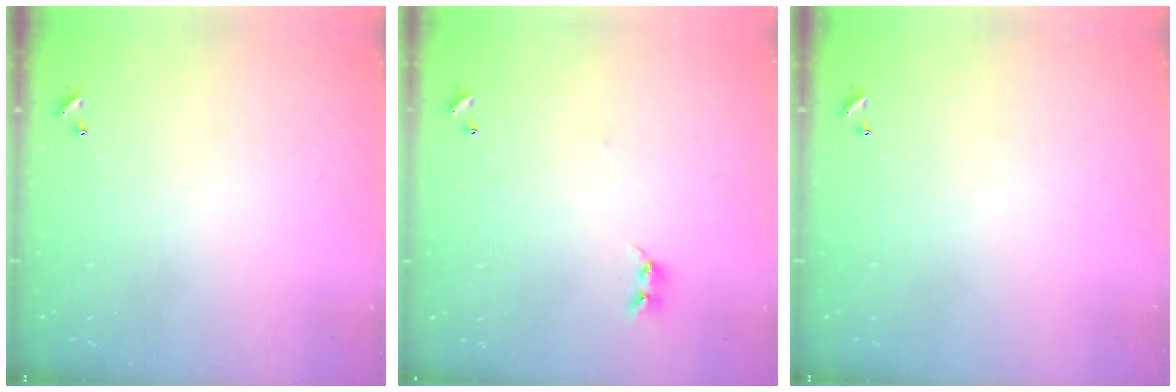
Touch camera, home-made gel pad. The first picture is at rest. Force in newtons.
{"total": 2.2, "press": 2.2, "slide": 0.4}
{"total": 0.0}